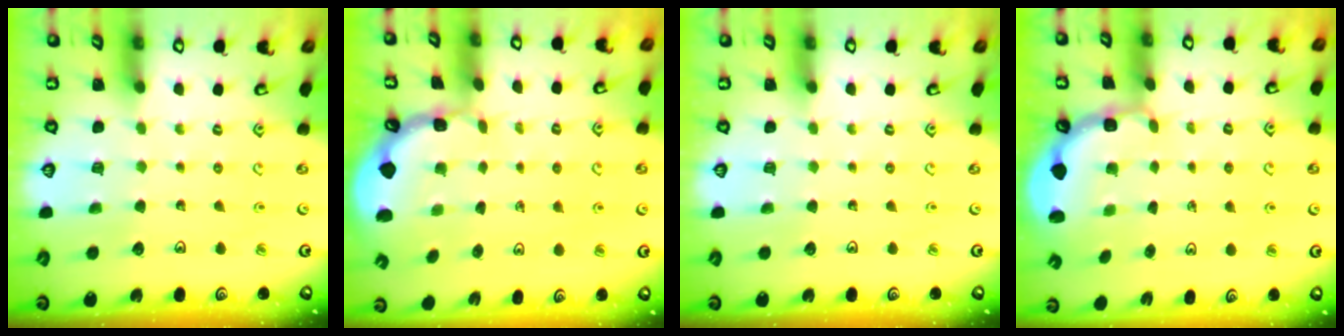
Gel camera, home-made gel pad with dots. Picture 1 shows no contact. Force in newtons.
{"total": 1.1, "press": 1.1, "slide": 0.1}
{"total": 0.0}
{"total": 2.7, "press": 2.3, "slide": 1.4}